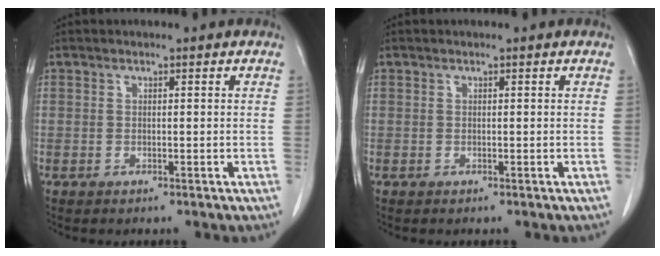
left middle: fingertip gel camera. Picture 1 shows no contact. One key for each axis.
{"total": 0.0}